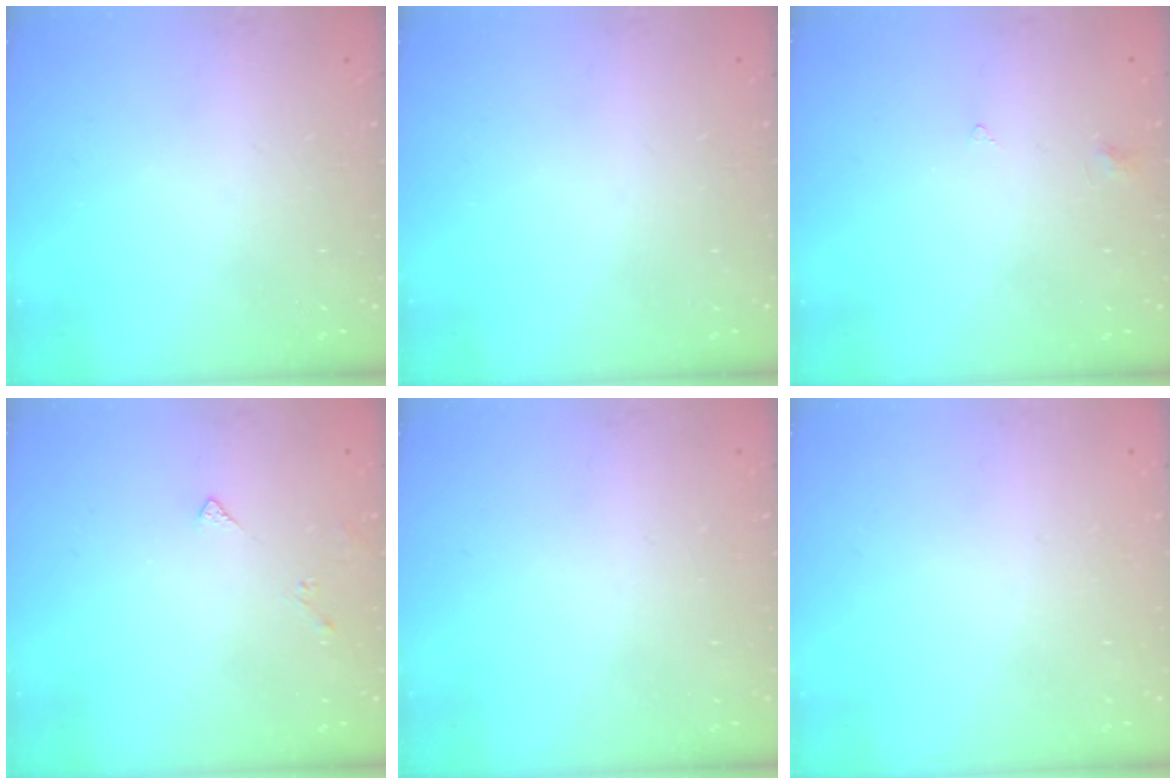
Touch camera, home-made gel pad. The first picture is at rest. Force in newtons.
{"total": 0.0}
{"total": 2.5, "press": 2.4, "slide": 0.5}
{"total": 2.8, "press": 2.8, "slide": 0.5}
{"total": 1.8, "press": 1.8, "slide": 0.1}
{"total": 1.8, "press": 1.8, "slide": 0.1}